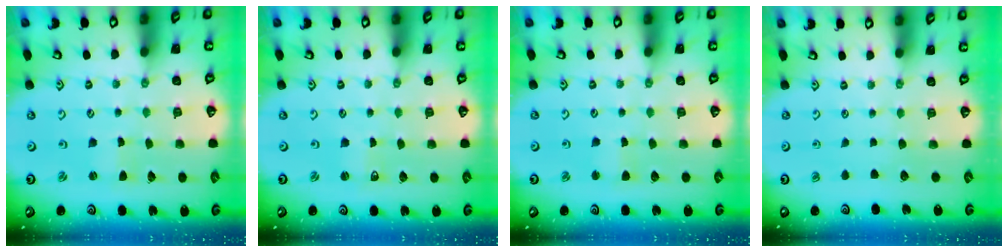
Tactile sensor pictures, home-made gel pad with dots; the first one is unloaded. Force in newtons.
{"total": 1.4, "press": 1.4, "slide": 0.1}
{"total": 2.5, "press": 2.5, "slide": 0.5}
{"total": 0.0}